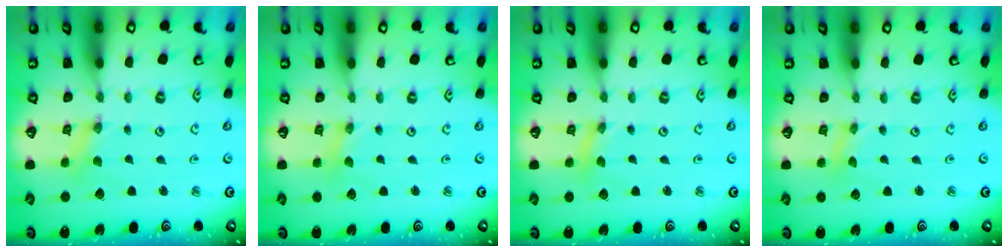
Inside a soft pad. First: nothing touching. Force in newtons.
{"total": 0.0}
{"total": 0.0}
{"total": 0.0}